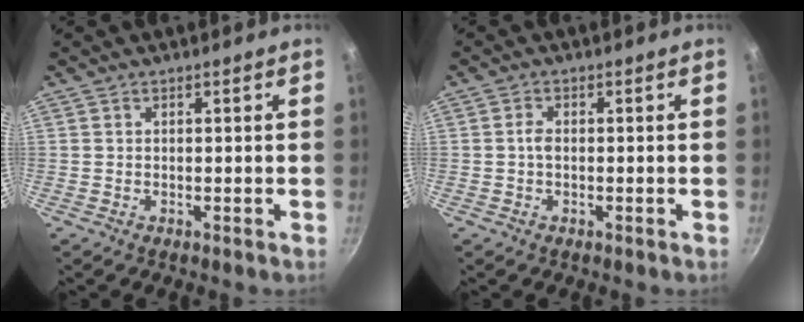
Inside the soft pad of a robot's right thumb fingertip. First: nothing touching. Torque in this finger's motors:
{"motor_torque": [0.12, 0.34, 0.28, 0.09, 0.05]}